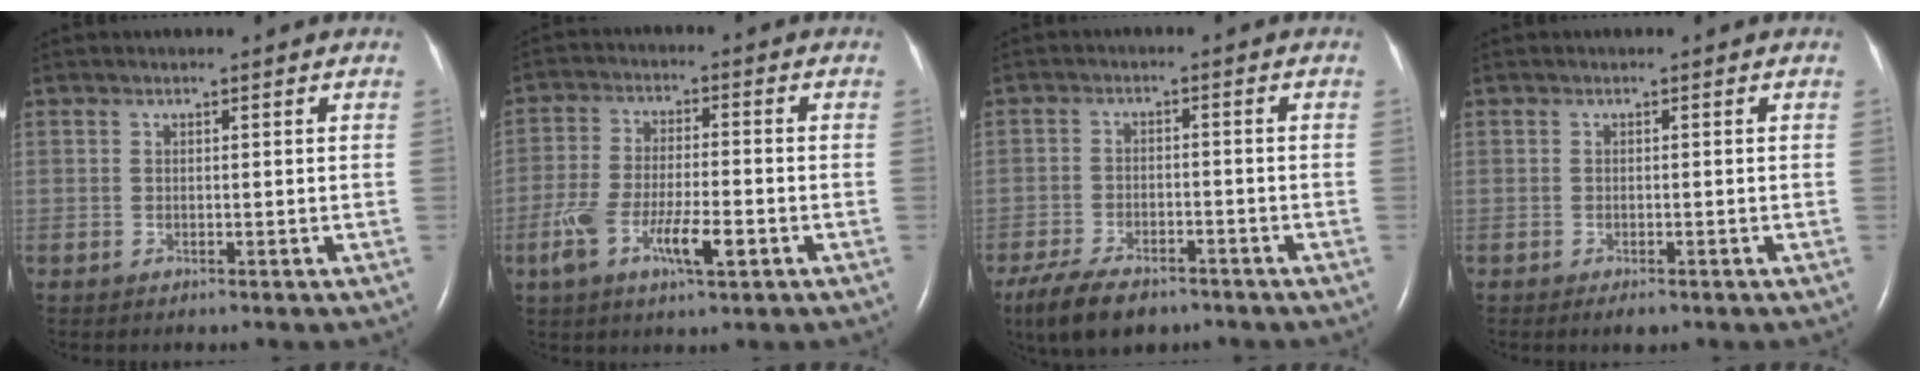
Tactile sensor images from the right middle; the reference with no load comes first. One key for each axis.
{"total": 8.9, "fx": -3.6, "fy": 2.3, "fz": 7.8, "tx": -0.156, "ty": -0.002, "tz": -0.061}
{"total": 9.7, "fx": -7.2, "fy": 4.0, "fz": 5.1, "tx": -0.093, "ty": -0.010, "tz": -0.116}
{"total": 1.5, "fx": -1.0, "fy": 0.5, "fz": 1.0, "tx": -0.017, "ty": -0.003, "tz": -0.011}